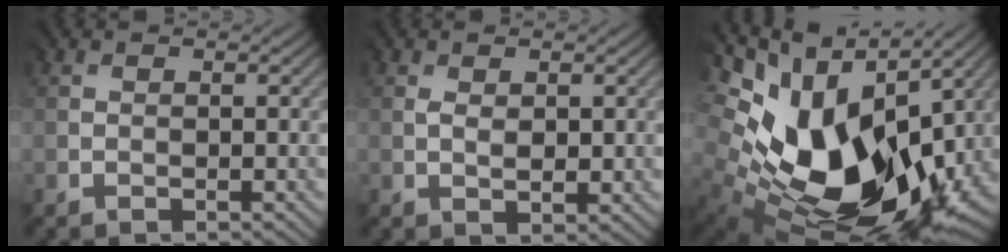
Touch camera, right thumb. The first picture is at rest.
{"total": 1.8, "force": [0.7, 1.2, 1.1], "torque": [-0.023, -0.004, 0.020]}
{"total": 17.3, "force": [1.4, 11.7, 12.6], "torque": [-0.248, -0.034, 0.052]}